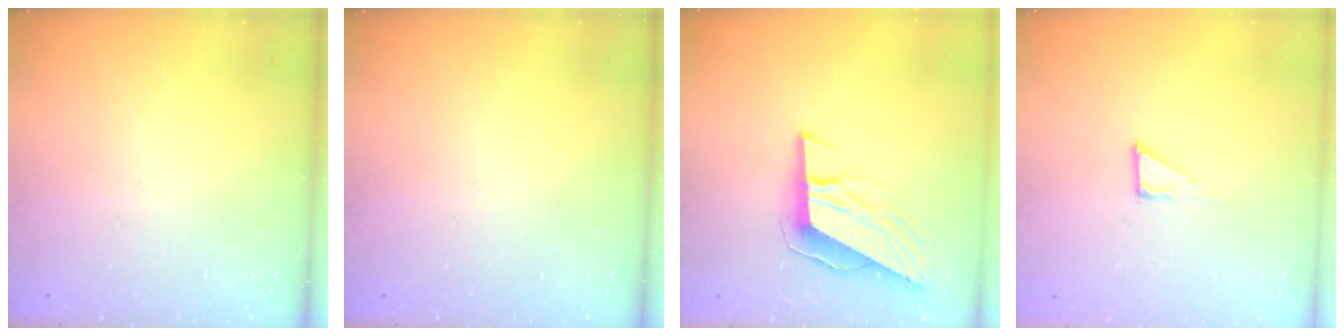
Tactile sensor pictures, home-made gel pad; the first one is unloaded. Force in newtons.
{"total": 0.0}
{"total": 10.3, "press": 10.2, "slide": 1.9}
{"total": 5.1, "press": 5.0, "slide": 0.4}